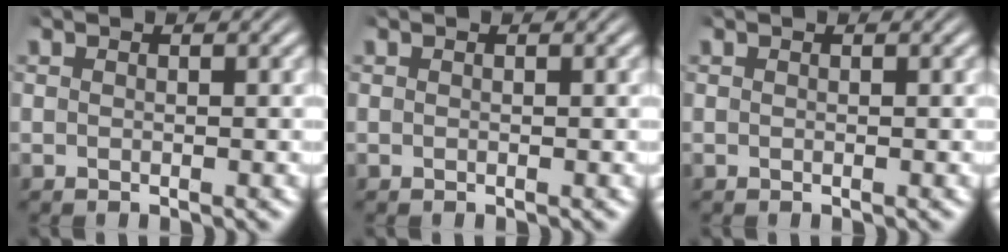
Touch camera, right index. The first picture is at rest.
{"total": 0.0}
{"total": 0.0}